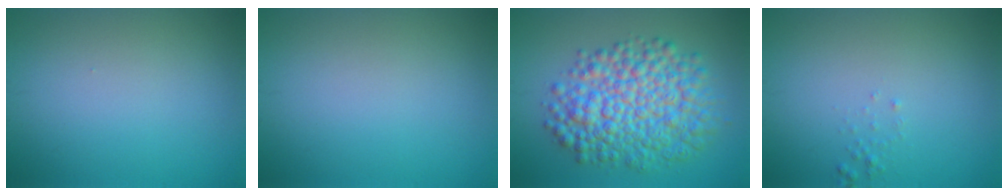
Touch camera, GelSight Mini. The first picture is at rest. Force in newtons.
{"total": 0.0}
{"total": 9.3, "press": 9.3, "slide": 0.1}
{"total": 0.6, "press": 0.6, "slide": 0.1}